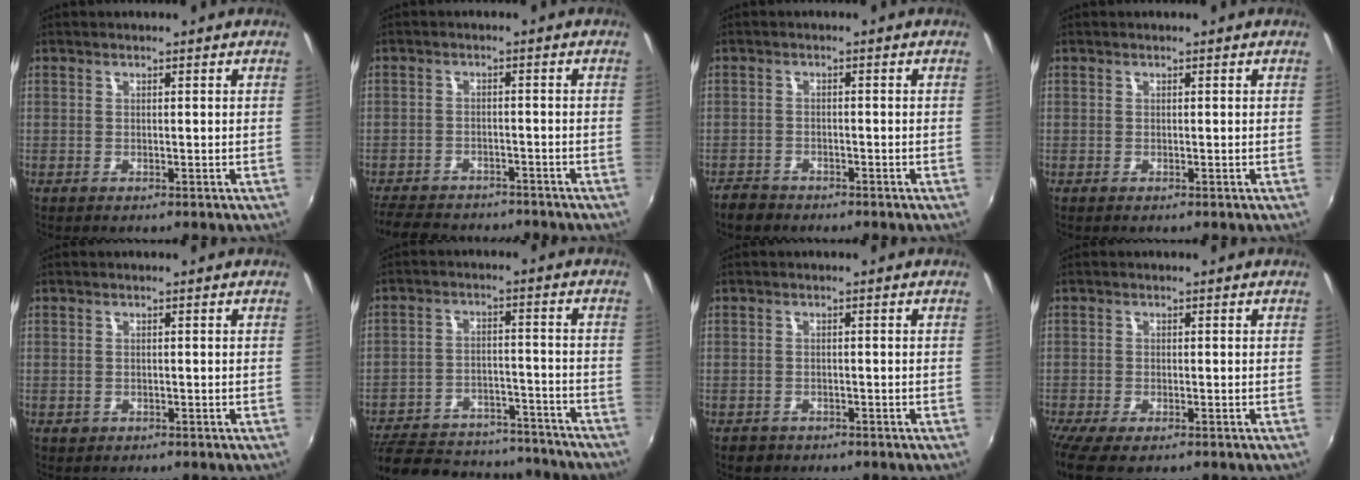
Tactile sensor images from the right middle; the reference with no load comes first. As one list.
[{"total": 13.1, "force": [-11.1, 5.3, 4.4], "torque": [-0.117, 0.013, -0.160]}, {"total": 3.3, "force": [-2.8, 1.5, 0.7], "torque": [-0.028, -0.003, -0.054]}, {"total": 0.0}, {"total": 0.9, "force": [-0.3, 0.8, 0.2], "torque": [-0.003, -0.004, -0.004]}, {"total": 25.8, "force": [-21.9, 9.2, 10.1], "torque": [-0.214, 0.003, -0.286]}, {"total": 2.2, "force": [-1.4, 1.5, 0.6], "torque": [-0.017, -0.003, -0.020]}, {"total": 4.6, "force": [-3.3, 1.1, 3.0], "torque": [-0.068, -0.022, -0.057]}]